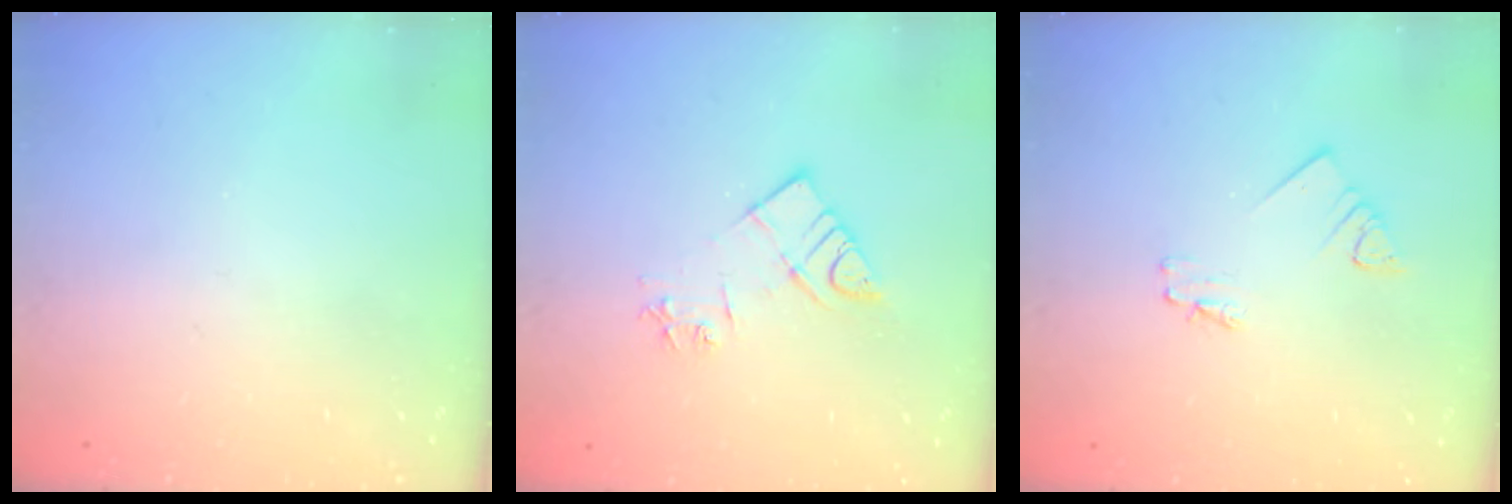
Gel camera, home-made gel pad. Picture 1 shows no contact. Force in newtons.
{"total": 8.6, "press": 8.6, "slide": 0.8}
{"total": 2.1, "press": 2.1, "slide": 0.2}